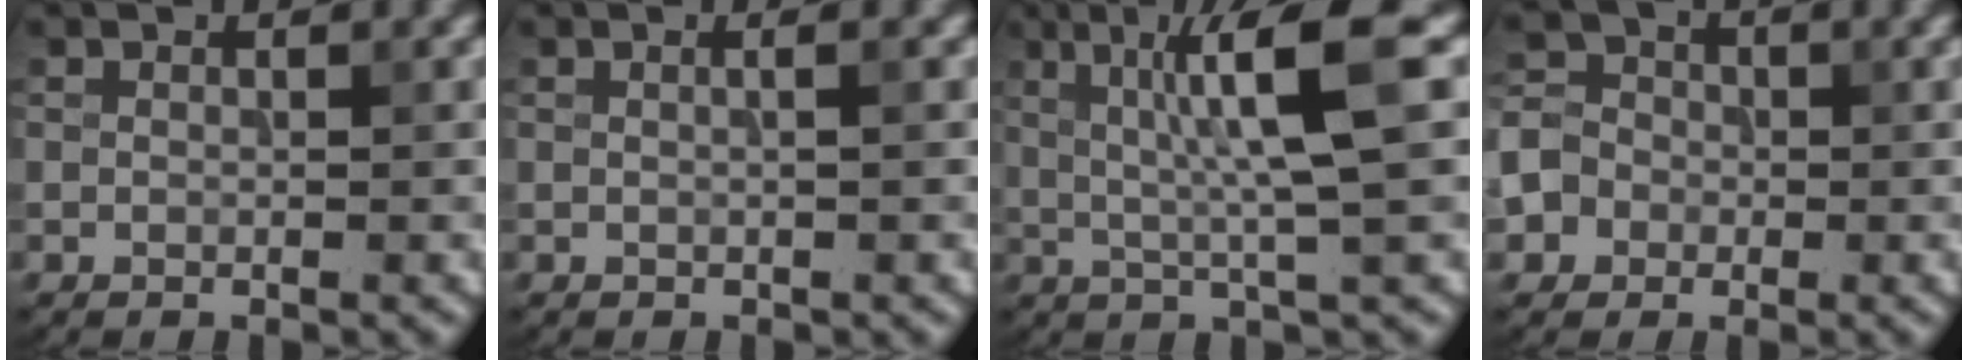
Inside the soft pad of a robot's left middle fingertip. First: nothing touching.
{"total": 1.3, "force": [0.3, 0.6, 1.2], "torque": [-0.007, -0.001, -0.006]}
{"total": 7.3, "force": [1.6, 0.8, 7.1], "torque": [-0.120, 0.013, 0.028]}
{"total": 4.8, "force": [-1.6, 4.3, 1.4], "torque": [-0.009, 0.004, -0.043]}